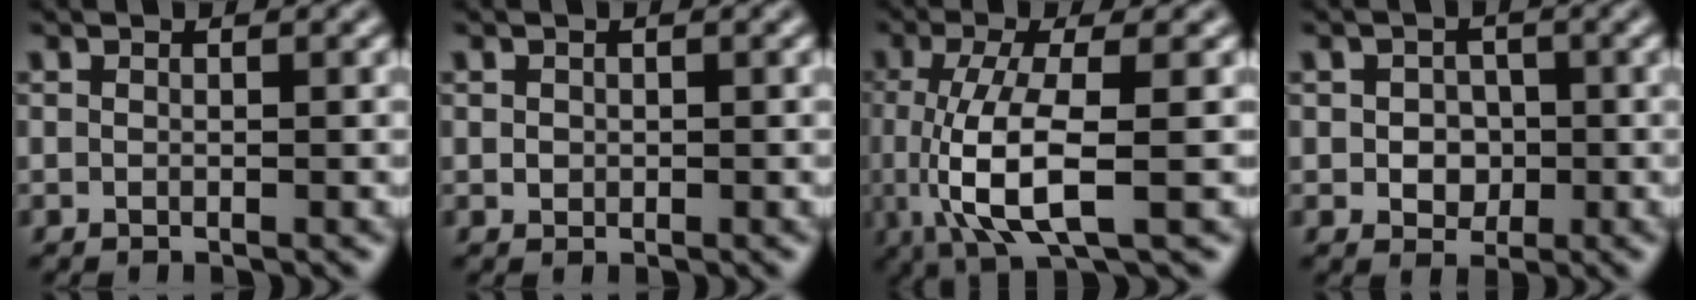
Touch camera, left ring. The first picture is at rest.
{"total": 0.7, "force": [0.2, 0.6, 0.1], "torque": [0.001, -0.002, 0.003]}
{"total": 6.9, "force": [-0.8, 1.9, 6.6], "torque": [-0.135, -0.013, -0.011]}
{"total": 2.6, "force": [-0.1, 2.2, 1.4], "torque": [-0.014, -0.003, -0.008]}